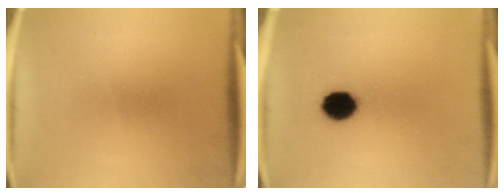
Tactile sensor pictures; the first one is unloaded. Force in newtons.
{"total": 8.0}